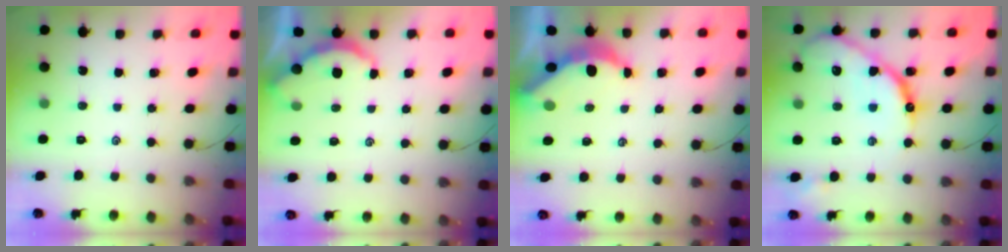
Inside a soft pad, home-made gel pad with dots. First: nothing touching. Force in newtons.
{"total": 2.9, "press": 2.9, "slide": 0.3}
{"total": 6.0, "press": 5.9, "slide": 1.0}
{"total": 17.3, "press": 17.3, "slide": 0.9}